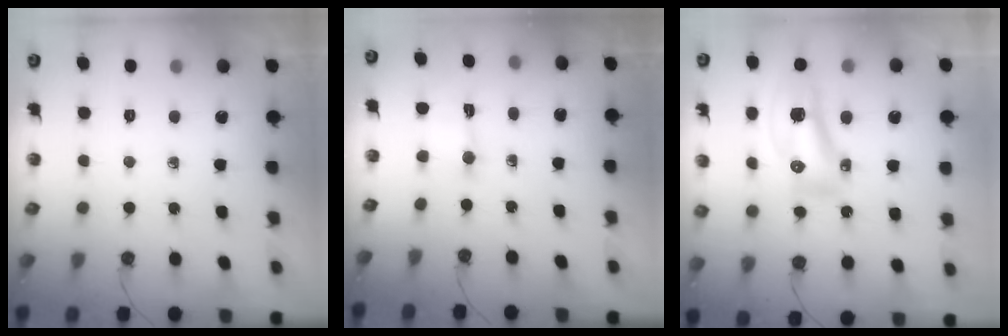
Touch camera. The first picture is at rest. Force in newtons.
{"total": 1.5, "press": 1.4, "slide": 0.6}
{"total": 13.5, "press": 13.4, "slide": 1.6}